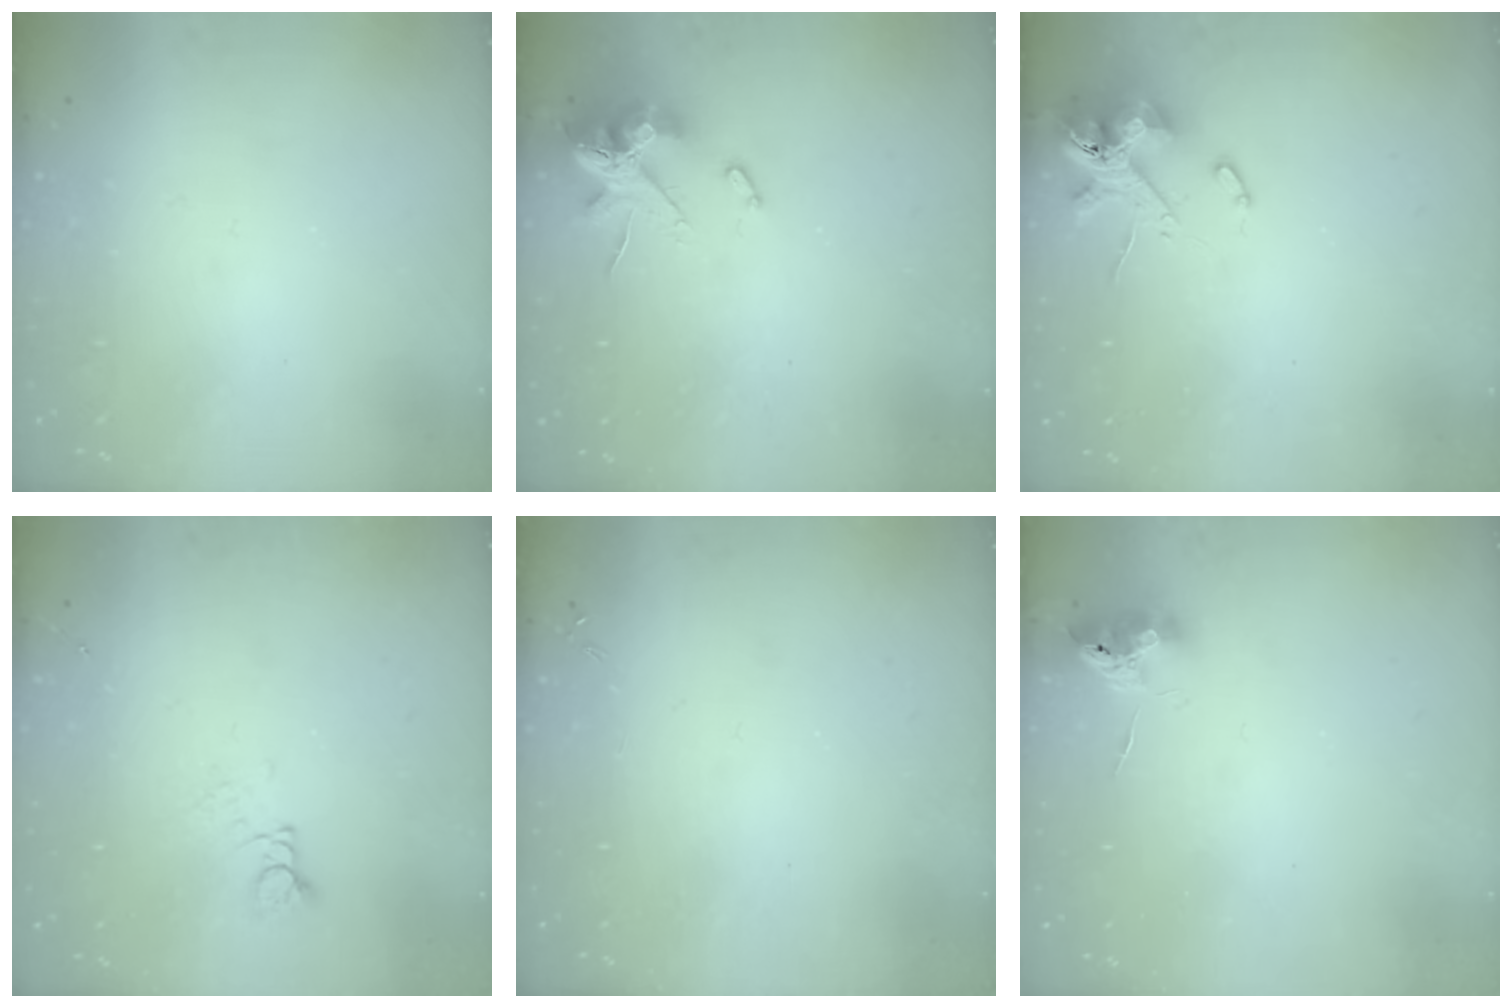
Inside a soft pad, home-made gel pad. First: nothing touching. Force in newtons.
{"total": 13.6, "press": 13.5, "slide": 1.6}
{"total": 10.9, "press": 10.7, "slide": 1.7}
{"total": 2.5, "press": 2.5, "slide": 0.2}
{"total": 0.0}
{"total": 9.8, "press": 9.7, "slide": 1.4}